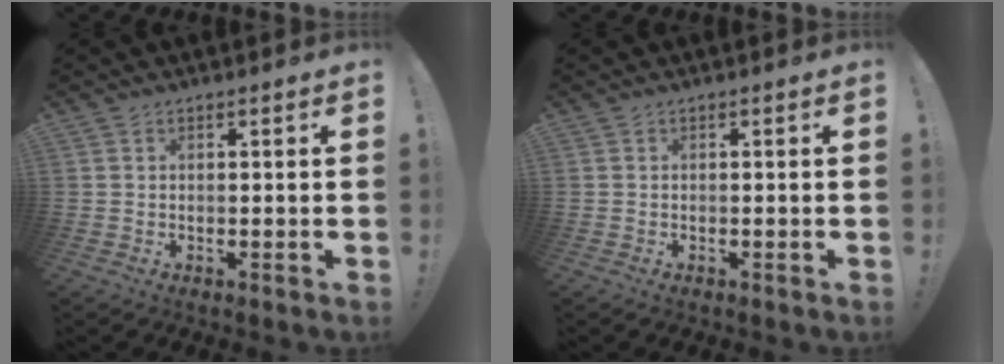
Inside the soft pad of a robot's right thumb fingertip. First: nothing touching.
{"total": 0.0}